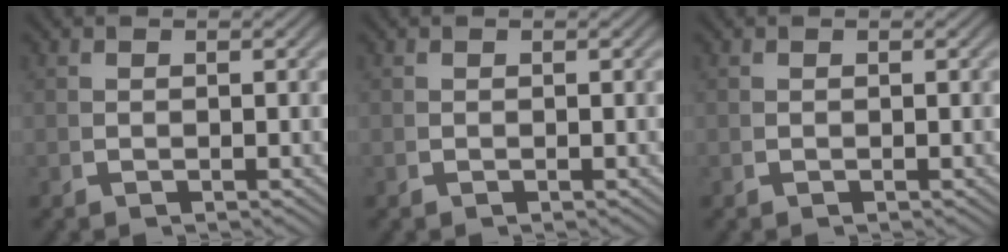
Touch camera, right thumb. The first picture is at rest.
{"total": 0.0}
{"total": 0.0}